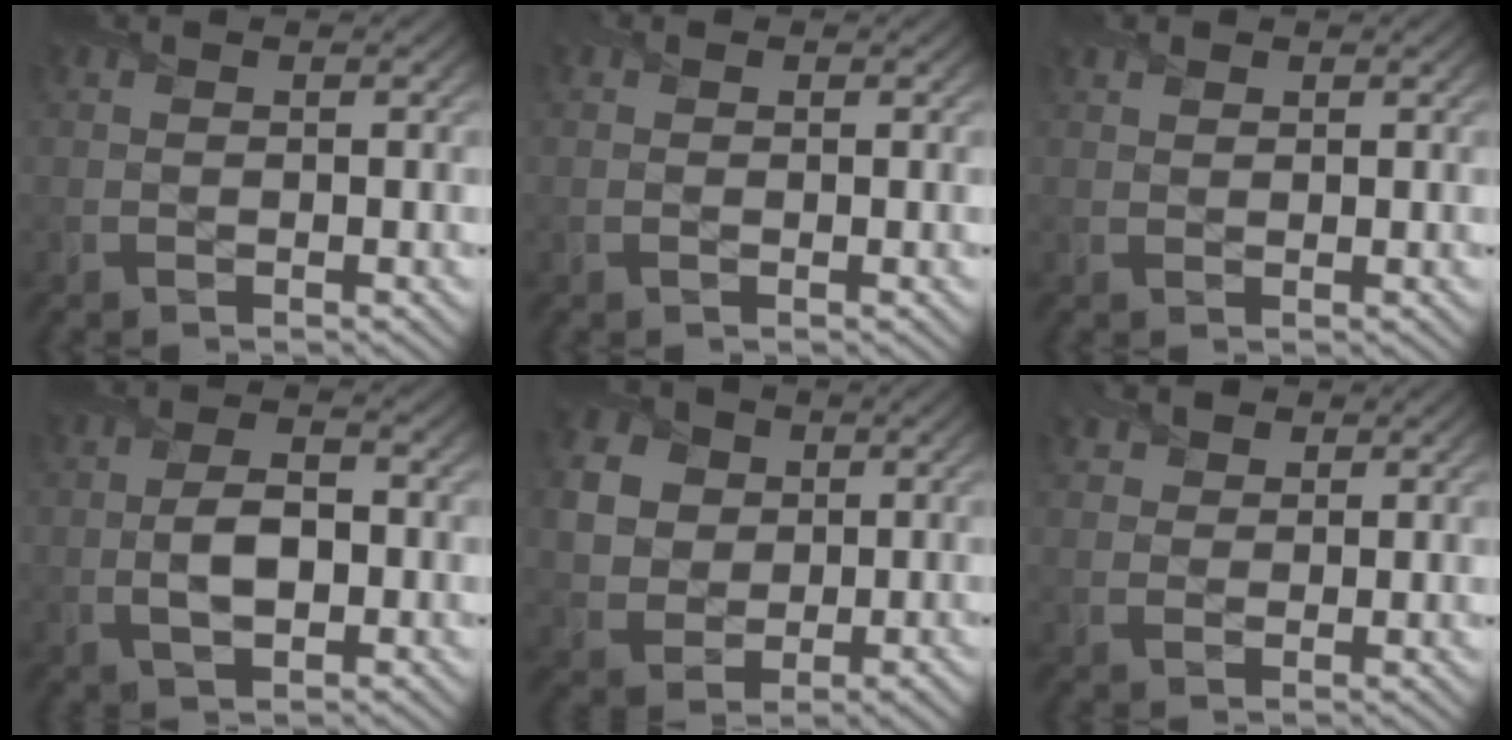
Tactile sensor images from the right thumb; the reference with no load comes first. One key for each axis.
{"total": 0.8, "fx": 0.2, "fy": 0.6, "fz": 0.5, "tx": -0.009, "ty": -0.001, "tz": 0.003}
{"total": 1.2, "fx": 0.9, "fy": 0.6, "fz": 0.4, "tx": -0.010, "ty": 0.004, "tz": 0.019}
{"total": 5.0, "fx": -0.8, "fy": 2.5, "fz": 4.2, "tx": -0.091, "ty": 0.001, "tz": -0.015}
{"total": 7.3, "fx": 1.3, "fy": 6.3, "fz": 3.5, "tx": -0.113, "ty": 0.000, "tz": 0.018}
{"total": 2.9, "fx": 1.9, "fy": 1.9, "fz": 1.1, "tx": -0.027, "ty": 0.008, "tz": 0.036}